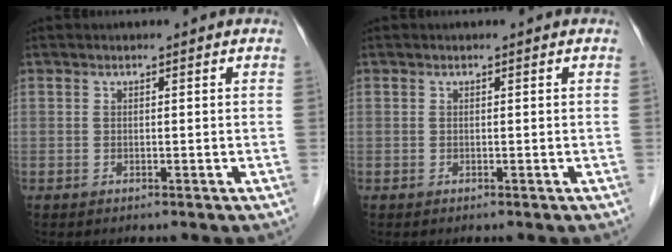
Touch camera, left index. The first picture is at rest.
{"total": 0.0}